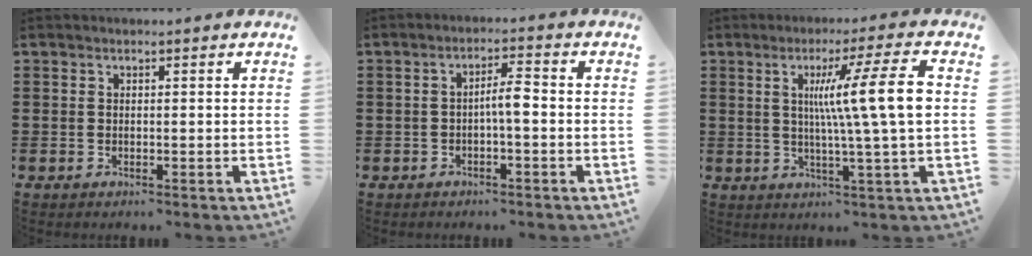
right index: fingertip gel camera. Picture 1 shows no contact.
{"total": 3.5, "force": [-0.7, 0.6, 3.4], "torque": [-0.061, 0.006, -0.016]}
{"total": 12.0, "force": [1.6, 0.0, 11.9], "torque": [-0.202, -0.003, 0.017]}